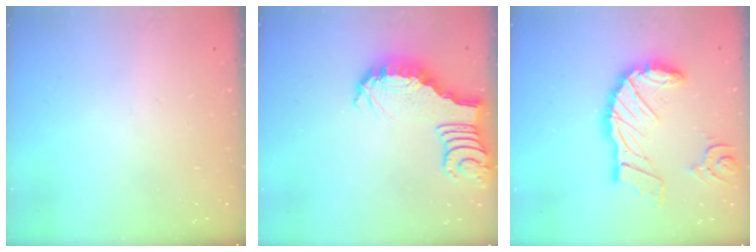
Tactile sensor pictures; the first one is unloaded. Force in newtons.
{"total": 2.8, "press": 2.8, "slide": 0.5}
{"total": 19.4, "press": 19.2, "slide": 2.4}